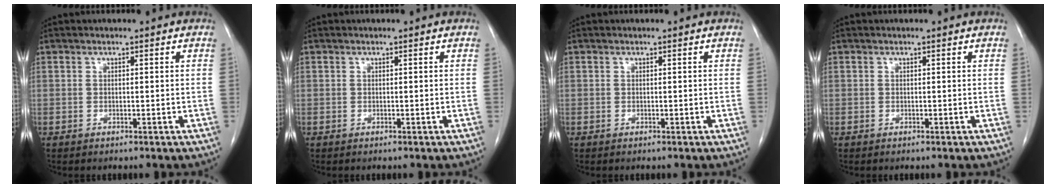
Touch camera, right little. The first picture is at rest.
{"total": 0.0}
{"total": 0.0}
{"total": 0.0}